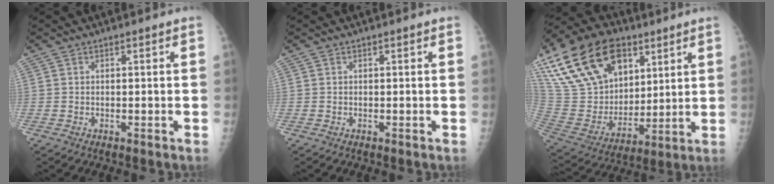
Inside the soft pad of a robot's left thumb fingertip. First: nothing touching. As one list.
[{"total": 0.0}, {"total": 25.7, "force": [13.1, 16.0, 15.3], "torque": [-0.280, -0.019, 0.245]}]